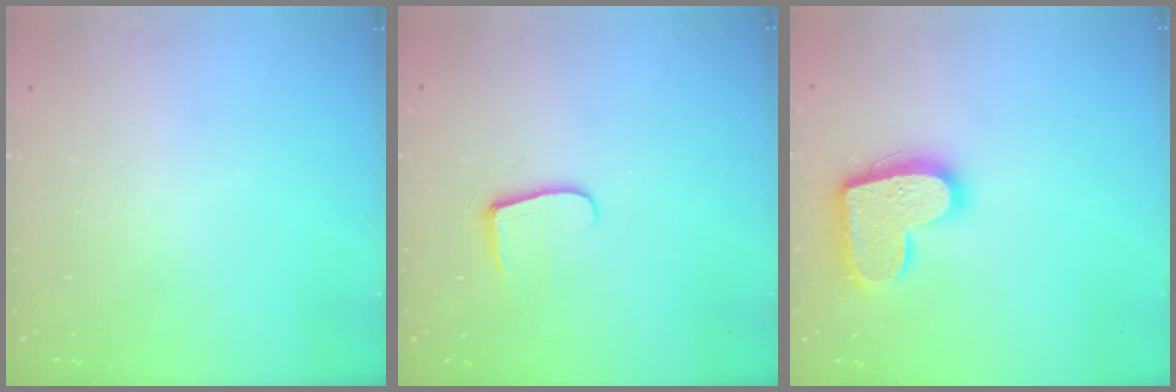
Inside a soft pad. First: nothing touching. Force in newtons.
{"total": 6.9, "press": 6.9, "slide": 0.7}
{"total": 15.6, "press": 15.6, "slide": 0.8}